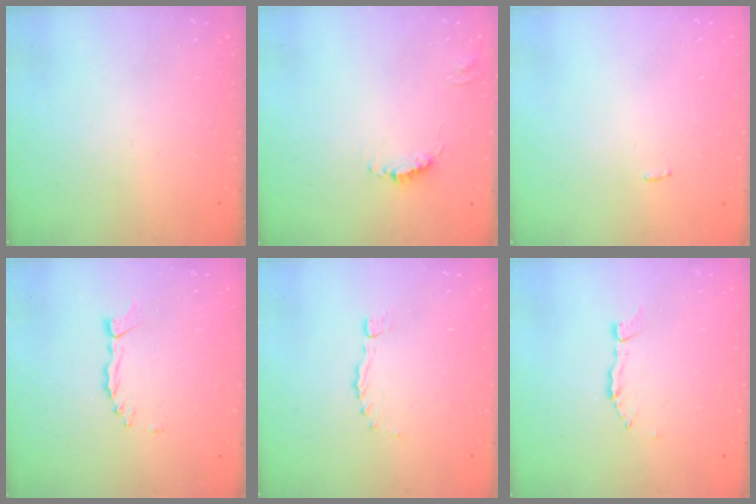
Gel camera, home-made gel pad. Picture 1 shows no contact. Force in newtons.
{"total": 0.8, "press": 0.8, "slide": 0.1}
{"total": 2.3, "press": 2.3, "slide": 0.1}
{"total": 0.8, "press": 0.8, "slide": 0.1}
{"total": 0.0}
{"total": 1.9, "press": 1.9, "slide": 0.2}